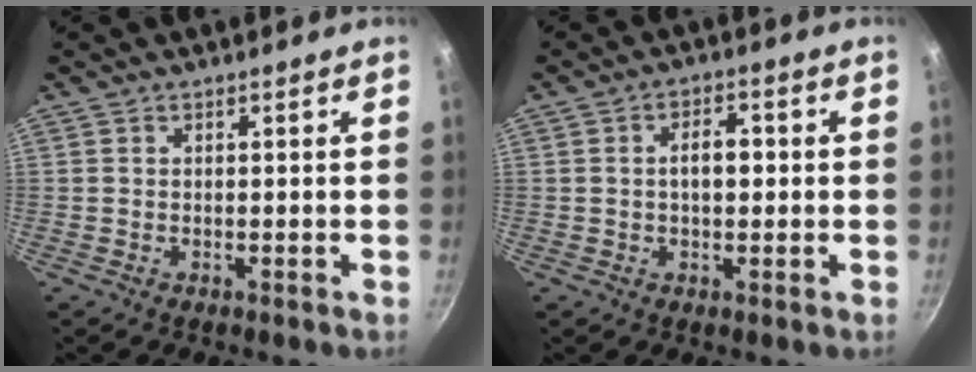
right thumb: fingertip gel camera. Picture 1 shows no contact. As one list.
[{"total": 4.7, "force": [0.2, 2.6, 3.8], "torque": [-0.056, 0.011, -0.001]}]